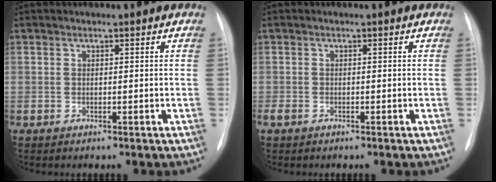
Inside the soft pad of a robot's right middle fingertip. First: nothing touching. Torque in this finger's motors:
{"motor_torque": [0.69, -1.45, 1.01, 0.21]}